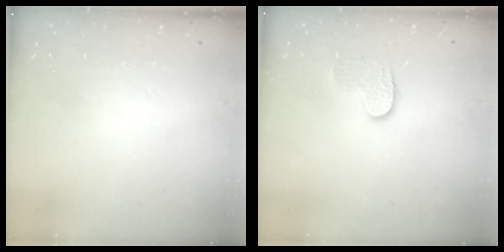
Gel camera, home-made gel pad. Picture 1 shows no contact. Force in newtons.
{"total": 6.2, "press": 6.2, "slide": 0.3}